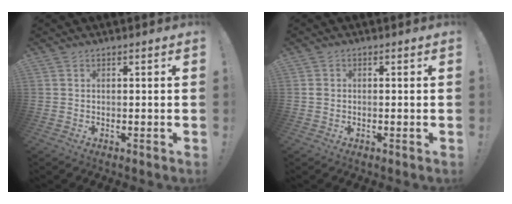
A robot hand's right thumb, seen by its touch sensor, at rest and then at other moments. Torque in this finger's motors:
{"motor_torque": [0.00, 0.18, 0.07, 0.05, 0.00]}